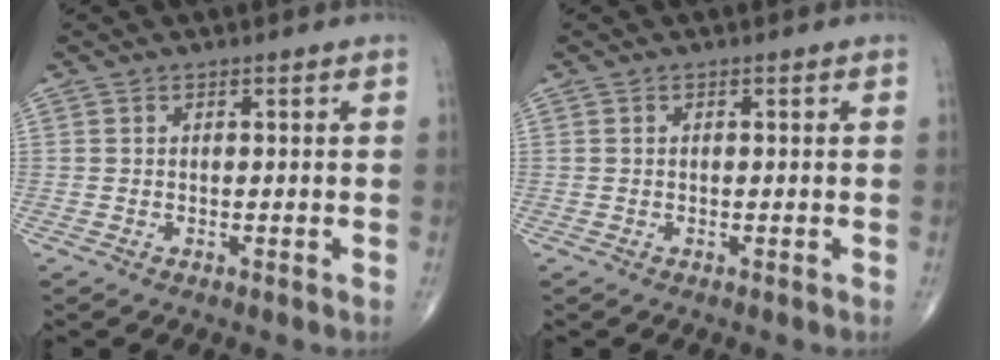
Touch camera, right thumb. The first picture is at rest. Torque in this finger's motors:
{"motor_torque": [0.16, 0.01, -0.05, 0.00, -0.05]}